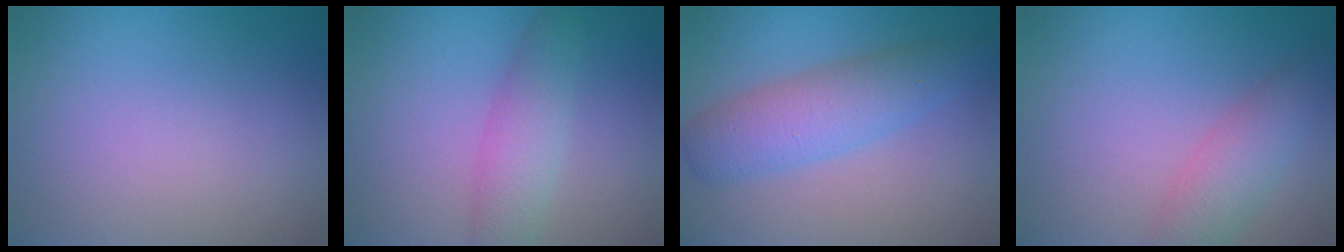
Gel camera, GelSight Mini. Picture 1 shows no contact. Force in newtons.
{"total": 3.6, "press": 3.6, "slide": 0.1}
{"total": 5.0, "press": 5.0, "slide": 0.2}
{"total": 3.6, "press": 3.6, "slide": 0.2}